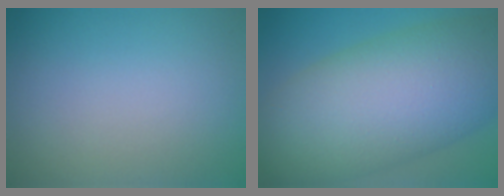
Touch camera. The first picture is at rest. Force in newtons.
{"total": 14.3, "press": 14.3, "slide": 0.5}